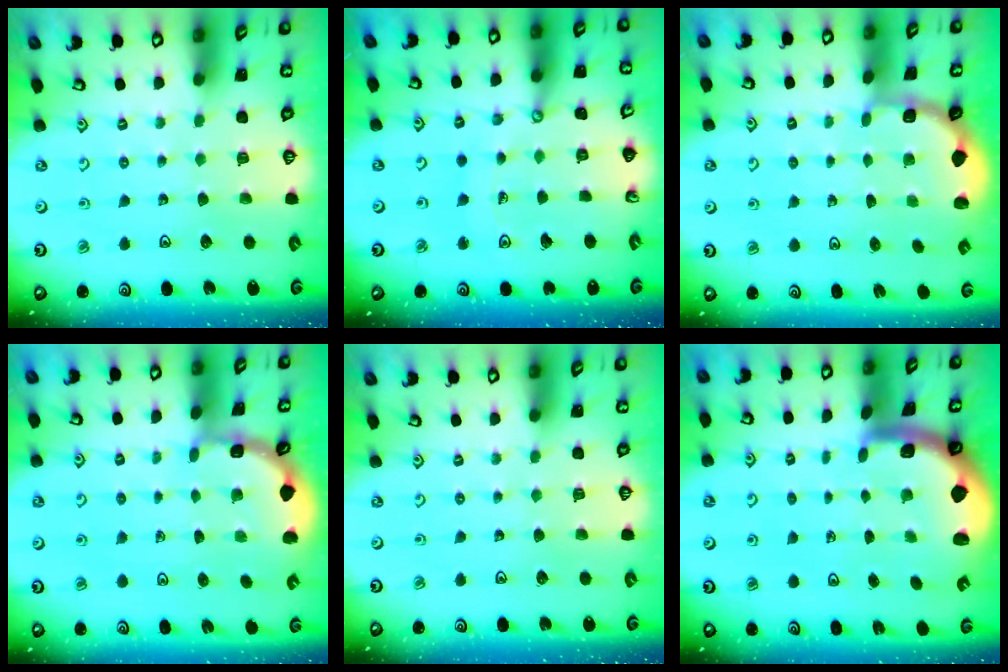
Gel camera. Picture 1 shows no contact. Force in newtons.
{"total": 9.6, "press": 9.6, "slide": 1.0}
{"total": 1.8, "press": 1.7, "slide": 0.7}
{"total": 1.8, "press": 1.8, "slide": 0.3}
{"total": 0.0}
{"total": 2.6, "press": 2.6, "slide": 0.6}